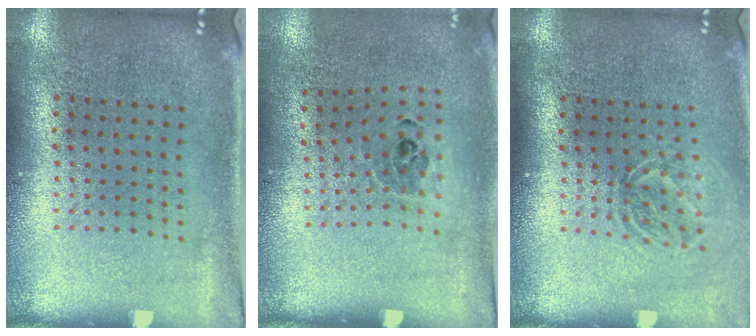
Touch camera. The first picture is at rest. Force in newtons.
{"total": 0.9, "press": 0.8, "slide": 0.6}
{"total": 1.5, "press": 1.1, "slide": 1.0}